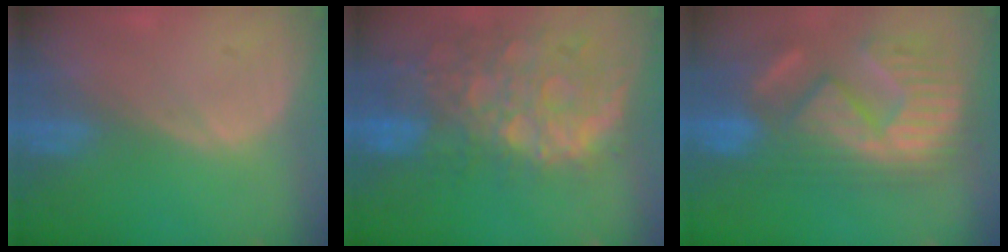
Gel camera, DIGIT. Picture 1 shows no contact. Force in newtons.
{"total": 13.5, "press": 11.0, "slide": 7.8}
{"total": 12.7, "press": 11.9, "slide": 4.5}